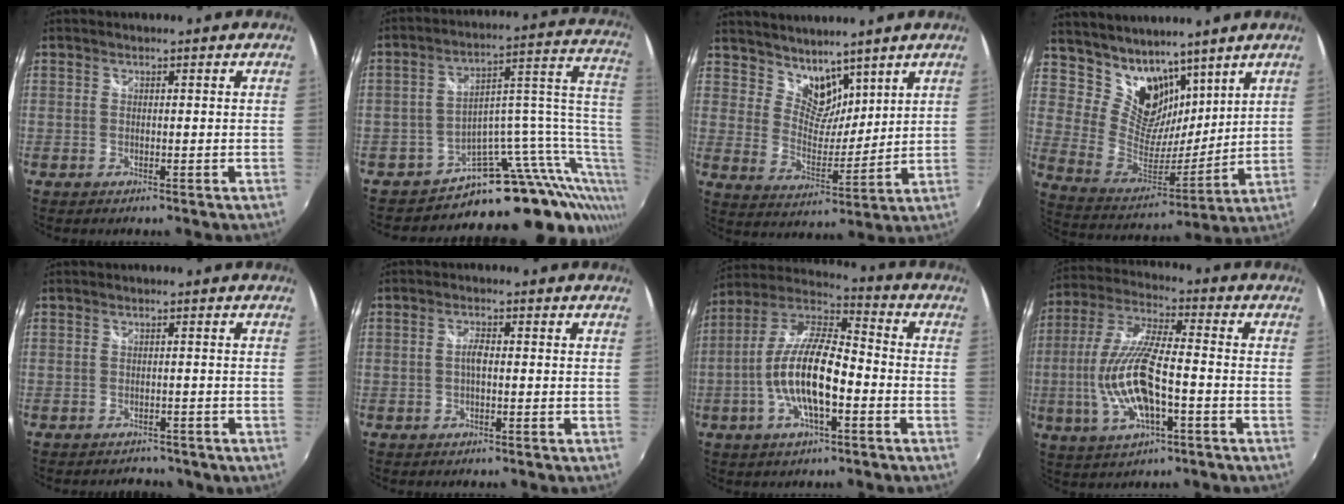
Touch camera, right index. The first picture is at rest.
{"total": 16.6, "force": [-5.1, 9.4, 12.7], "torque": [-0.147, 0.025, -0.079]}
{"total": 8.4, "force": [6.7, 4.3, 2.4], "torque": [-0.031, 0.000, 0.128]}
{"total": 14.1, "force": [10.3, 8.3, 4.9], "torque": [-0.103, 0.002, 0.204]}
{"total": 5.5, "force": [-4.5, 2.6, 1.6], "torque": [-0.032, -0.010, -0.053]}
{"total": 1.9, "force": [-0.3, 0.7, 1.7], "torque": [-0.034, 0.004, -0.007]}
{"total": 15.2, "force": [-4.0, 4.9, 13.8], "torque": [-0.271, 0.001, -0.080]}
{"total": 15.2, "force": [-3.6, 4.7, 14.0], "torque": [-0.284, -0.006, -0.066]}